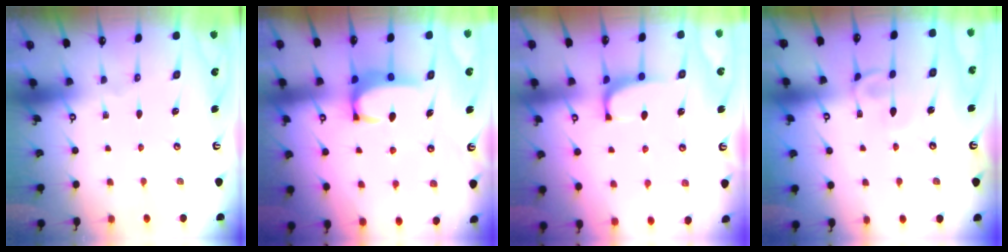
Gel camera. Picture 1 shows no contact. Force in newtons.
{"total": 3.5, "press": 3.4, "slide": 0.5}
{"total": 1.4, "press": 1.3, "slide": 0.7}
{"total": 2.6, "press": 2.5, "slide": 0.6}